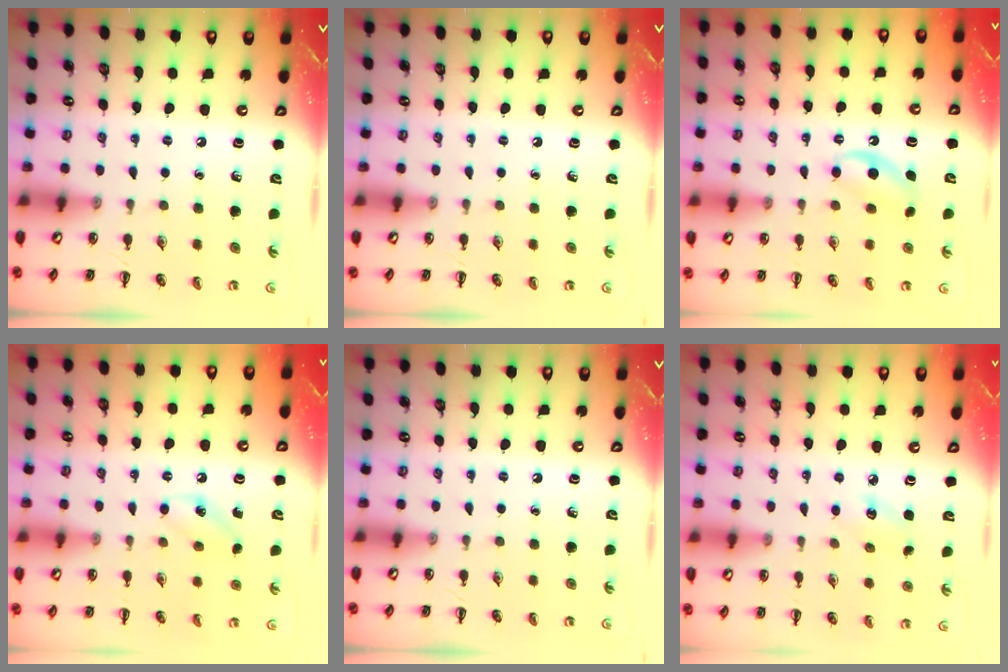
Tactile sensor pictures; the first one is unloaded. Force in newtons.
{"total": 0.0}
{"total": 5.5, "press": 5.3, "slide": 1.6}
{"total": 7.2, "press": 6.9, "slide": 1.9}
{"total": 0.0}
{"total": 3.2, "press": 3.1, "slide": 0.7}